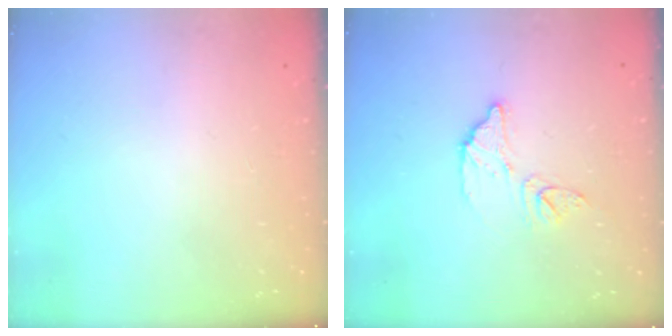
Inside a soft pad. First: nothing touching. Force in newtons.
{"total": 10.7, "press": 10.6, "slide": 0.7}